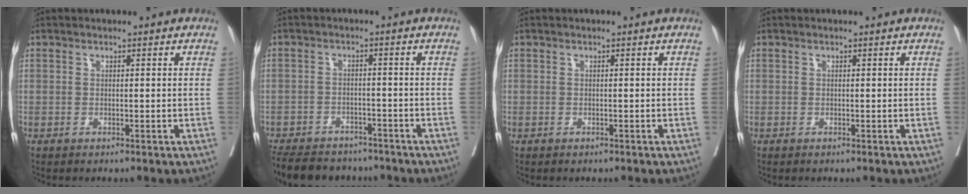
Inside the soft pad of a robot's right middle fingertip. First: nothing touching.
{"total": 12.8, "force": [-11.0, 5.0, 4.3], "torque": [-0.091, -0.003, -0.151]}
{"total": 0.0}
{"total": 0.0}